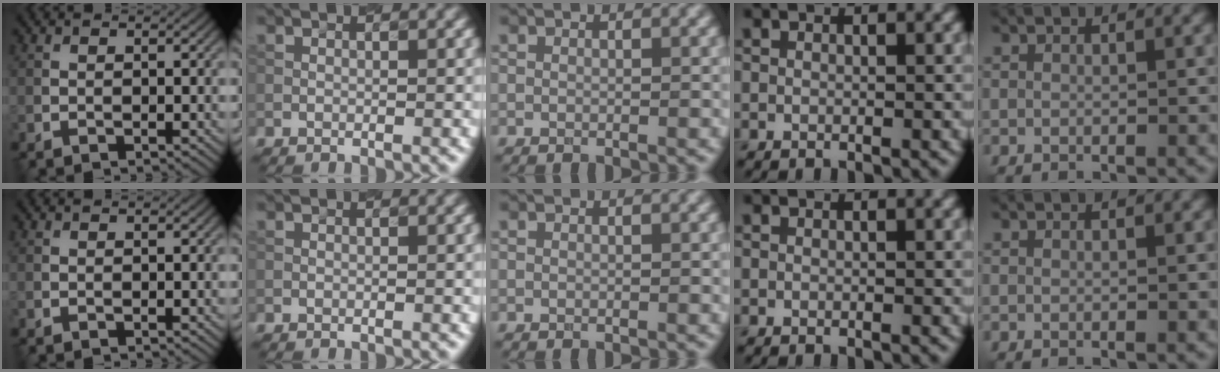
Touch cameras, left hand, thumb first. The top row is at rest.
{}